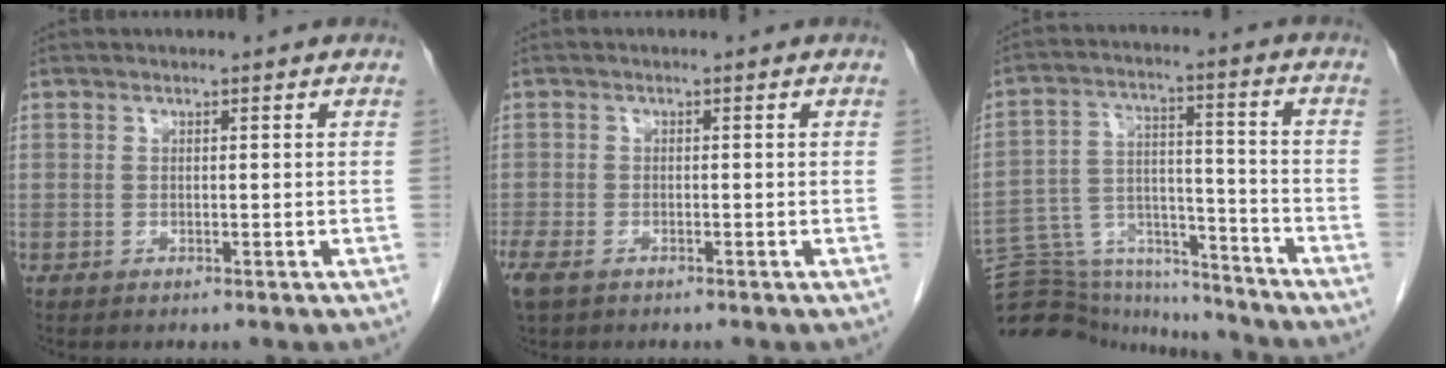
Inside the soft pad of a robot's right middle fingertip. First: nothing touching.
{"total": 4.9, "force": [-3.2, 2.5, 2.8], "torque": [-0.068, -0.015, -0.054]}
{"total": 17.3, "force": [-16.6, 4.1, 2.9], "torque": [-0.065, 0.044, -0.257]}